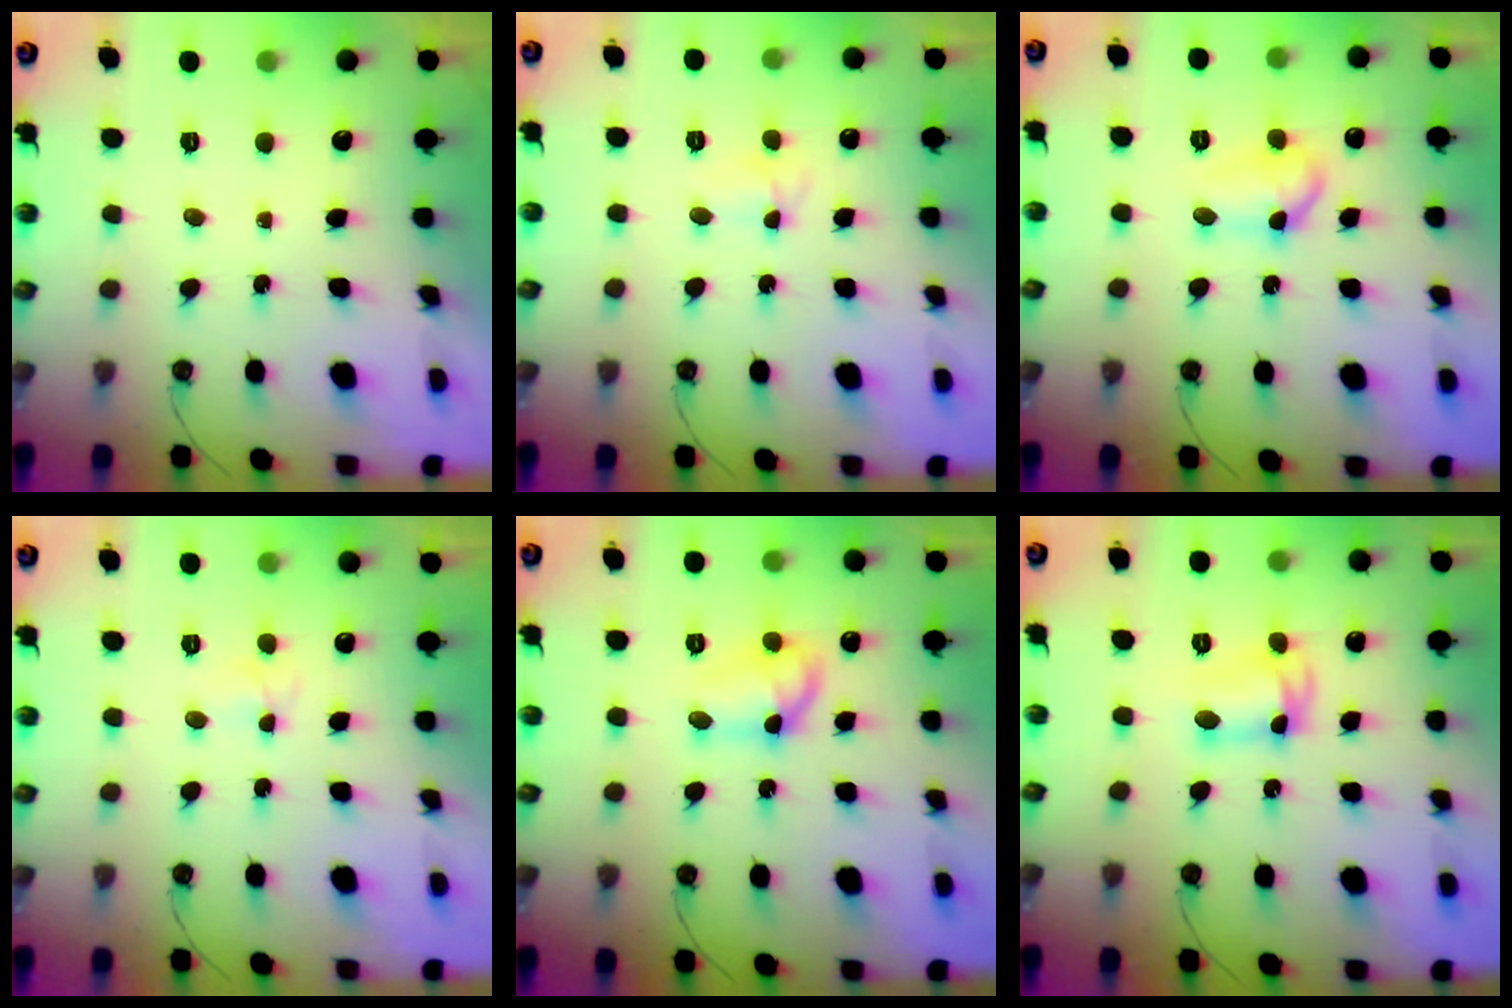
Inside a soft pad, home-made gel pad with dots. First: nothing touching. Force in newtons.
{"total": 5.4, "press": 4.5, "slide": 3.0}
{"total": 8.1, "press": 8.0, "slide": 0.8}
{"total": 3.6, "press": 3.6, "slide": 0.6}
{"total": 9.6, "press": 9.6, "slide": 1.0}
{"total": 7.0, "press": 6.9, "slide": 0.8}